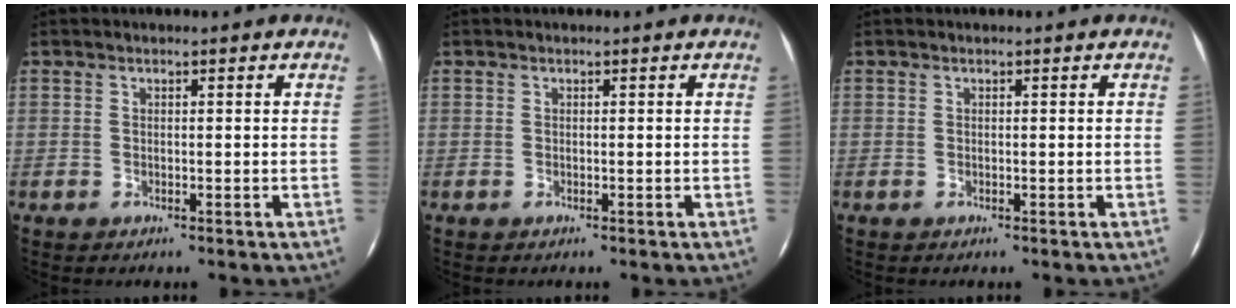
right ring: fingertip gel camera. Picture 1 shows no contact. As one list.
[{"total": 0.0}, {"total": 0.0}]